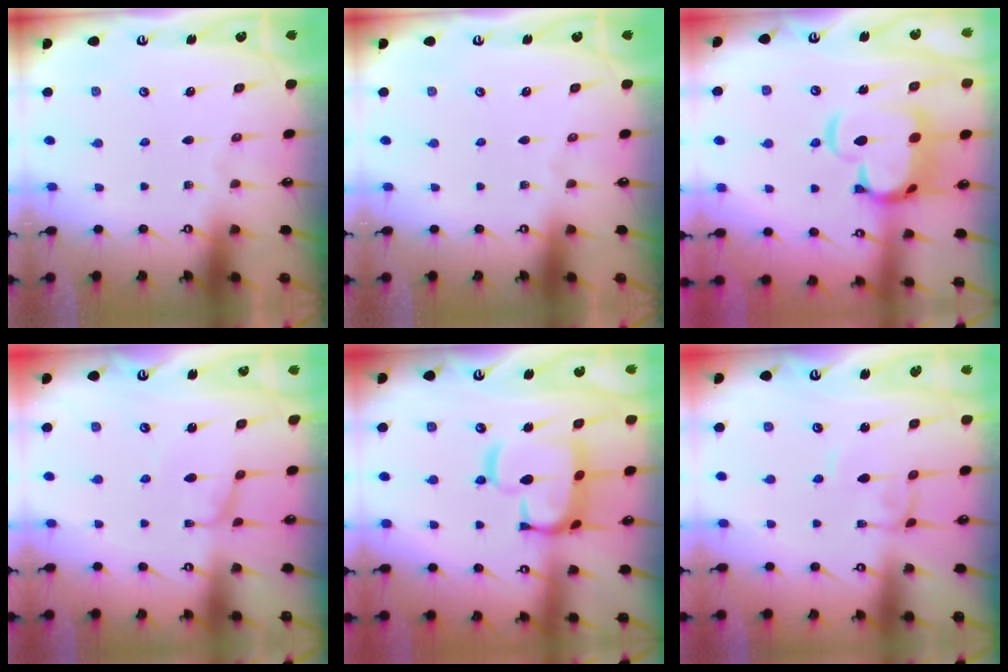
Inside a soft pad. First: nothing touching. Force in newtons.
{"total": 0.0}
{"total": 8.6, "press": 8.4, "slide": 1.7}
{"total": 0.0}
{"total": 11.8, "press": 11.7, "slide": 1.3}
{"total": 2.1, "press": 2.1, "slide": 0.2}